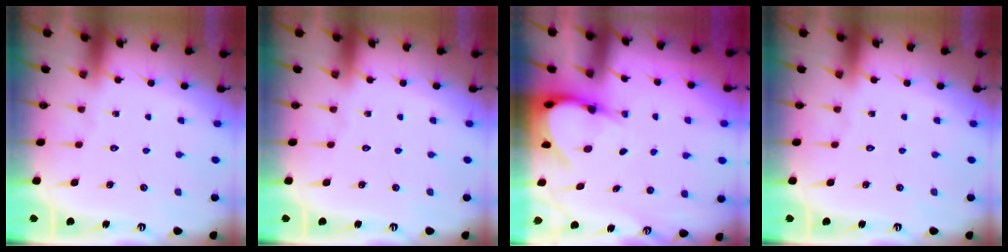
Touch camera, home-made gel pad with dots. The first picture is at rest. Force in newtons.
{"total": 0.0}
{"total": 4.9, "press": 4.8, "slide": 0.7}
{"total": 0.0}